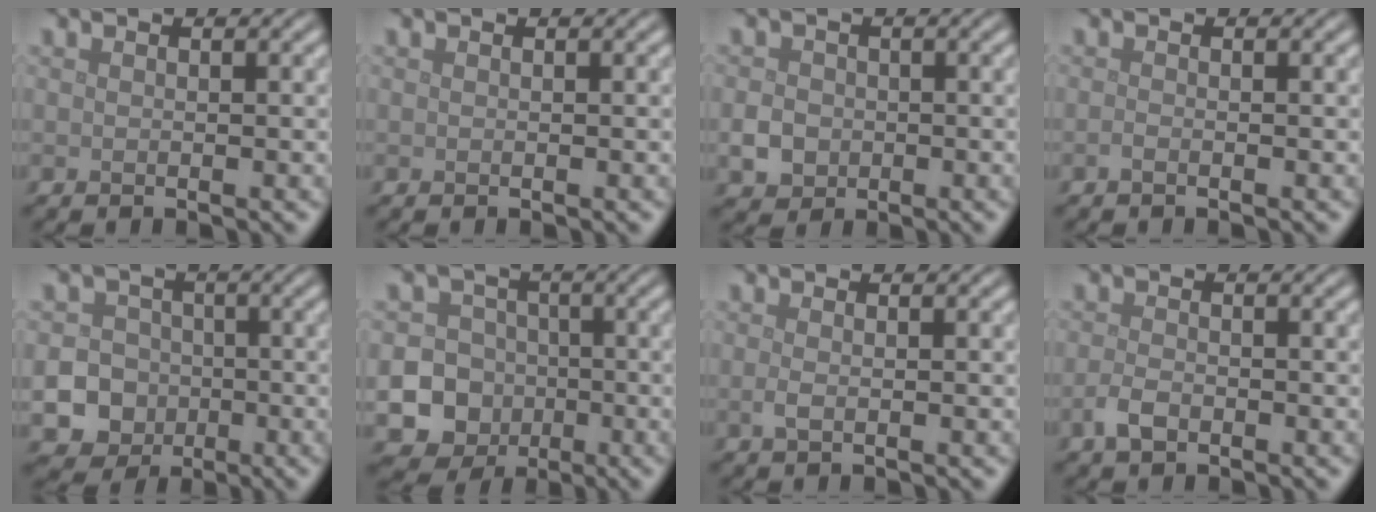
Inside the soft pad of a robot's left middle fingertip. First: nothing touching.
{"total": 0.0}
{"total": 2.4, "force": [-0.6, 2.1, 1.0], "torque": [-0.017, -0.001, -0.013]}
{"total": 0.5, "force": [-0.4, 0.1, 0.4], "torque": [-0.008, -0.002, -0.008]}
{"total": 14.0, "force": [-5.0, 12.7, 3.0], "torque": [-0.080, -0.040, -0.106]}
{"total": 17.6, "force": [-5.7, 16.4, 3.3], "torque": [-0.095, -0.039, -0.115]}
{"total": 1.0, "force": [-0.1, 0.4, 0.9], "torque": [-0.022, -0.002, -0.003]}
{"total": 1.8, "force": [-0.9, 1.0, 1.2], "torque": [-0.027, -0.001, -0.020]}